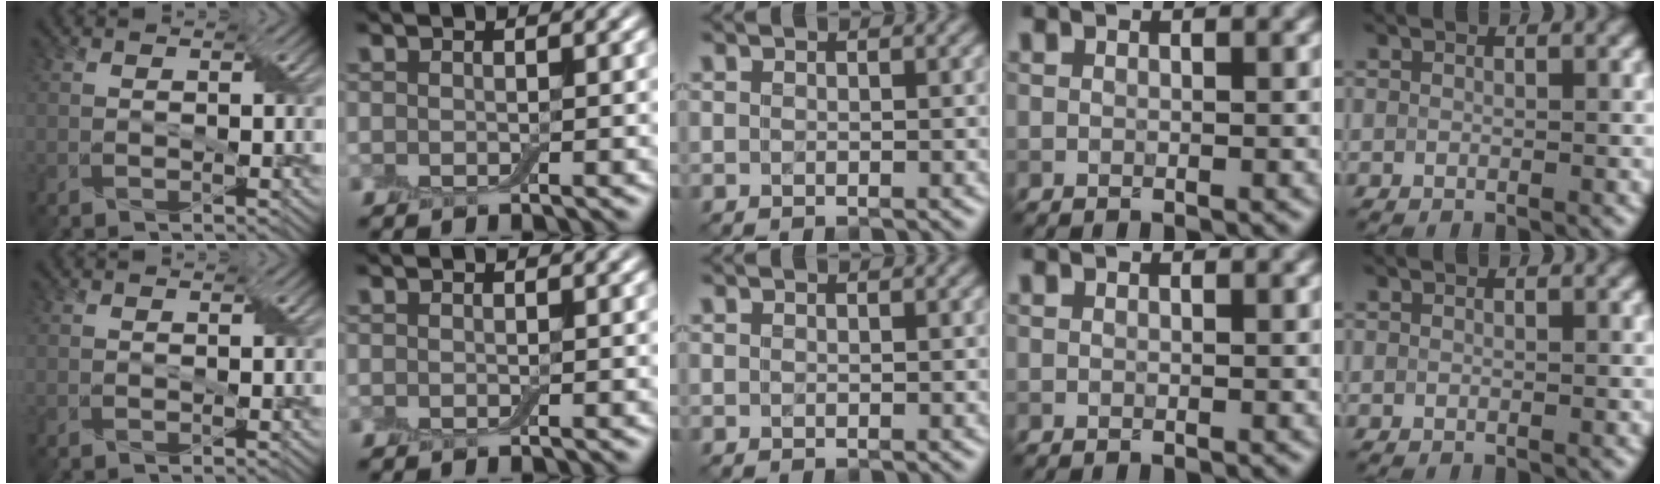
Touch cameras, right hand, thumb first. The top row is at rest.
{}